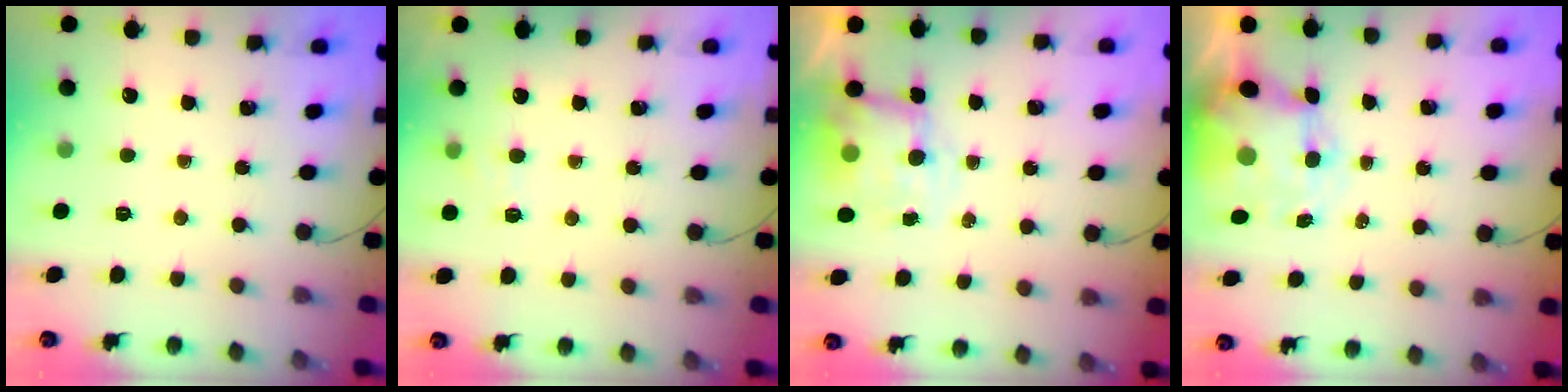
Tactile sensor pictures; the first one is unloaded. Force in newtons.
{"total": 6.5, "press": 6.4, "slide": 1.4}
{"total": 6.9, "press": 6.8, "slide": 1.2}
{"total": 8.0, "press": 7.8, "slide": 2.0}